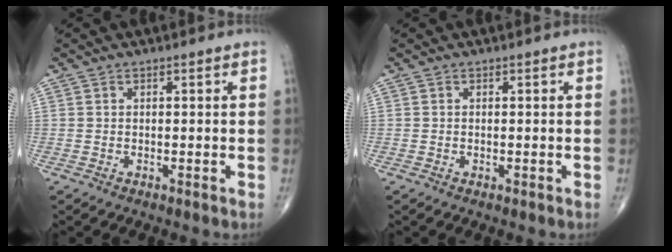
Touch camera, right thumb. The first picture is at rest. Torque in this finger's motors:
{"motor_torque": [-0.27, -0.01, -0.16, -0.04, 0.02]}